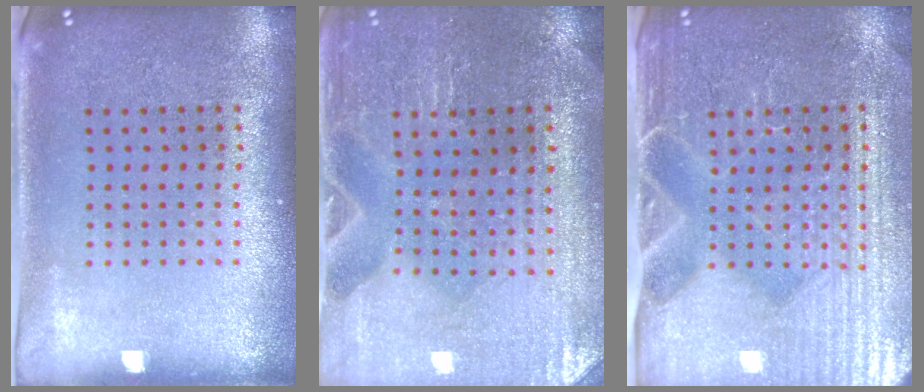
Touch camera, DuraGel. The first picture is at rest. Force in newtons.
{"total": 0.8, "press": 0.8, "slide": 0.2}
{"total": 4.7, "press": 4.4, "slide": 1.8}